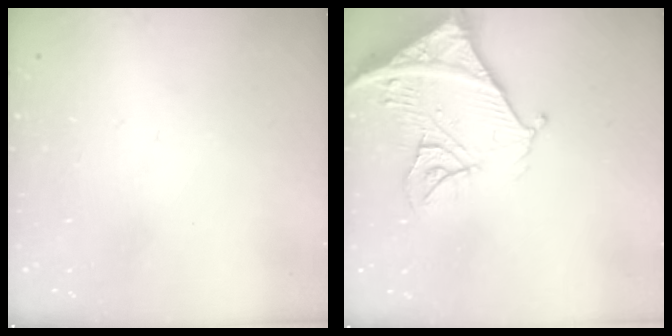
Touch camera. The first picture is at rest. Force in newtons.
{"total": 17.6, "press": 17.4, "slide": 2.1}